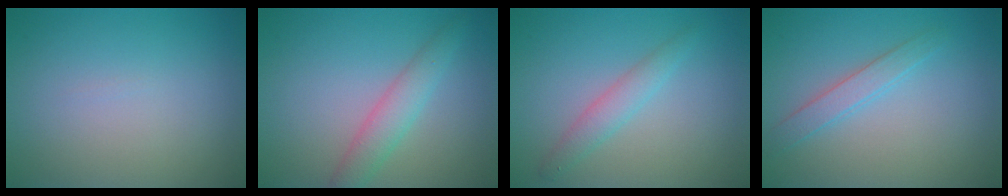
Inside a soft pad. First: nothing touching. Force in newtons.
{"total": 2.9, "press": 2.9, "slide": 0.1}
{"total": 2.0, "press": 2.0, "slide": 0.1}
{"total": 2.0, "press": 2.0, "slide": 0.1}